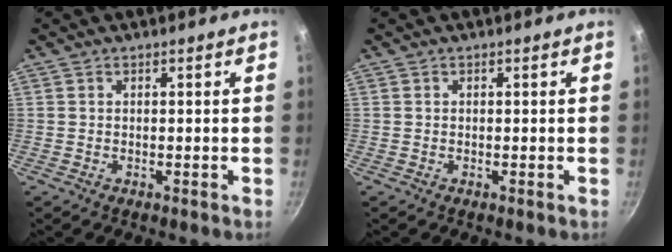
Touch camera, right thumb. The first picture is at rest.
{"total": 0.0}